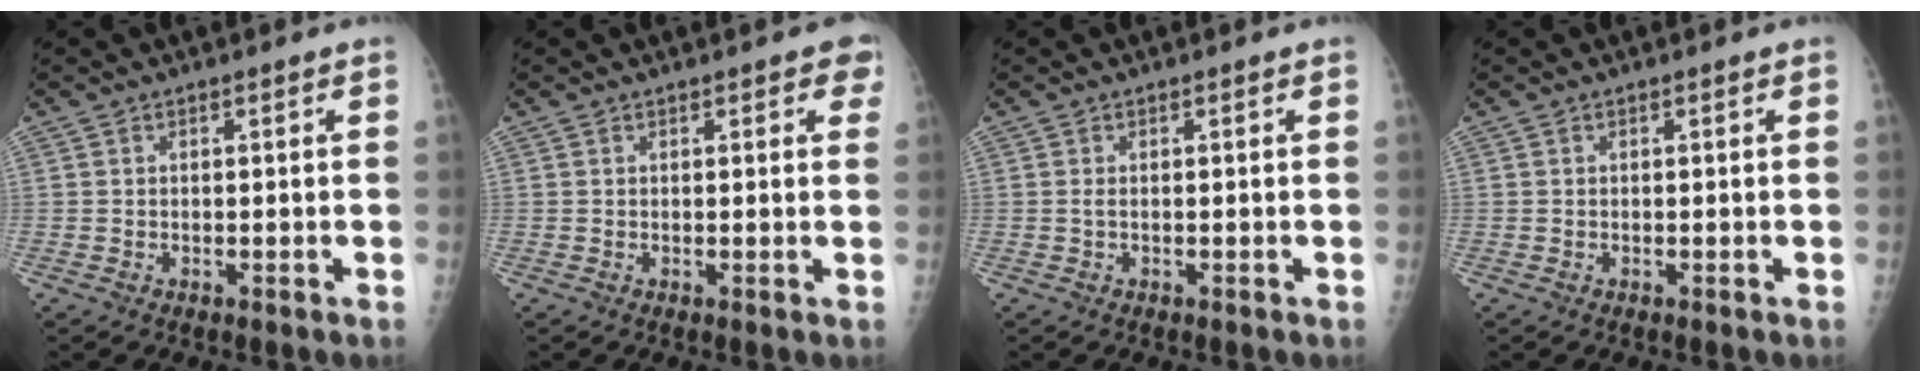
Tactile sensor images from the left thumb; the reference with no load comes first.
{"total": 3.1, "force": [1.6, 1.4, 2.3], "torque": [-0.006, -0.001, 0.011]}
{"total": 0.8, "force": [0.0, 0.2, 0.7], "torque": [-0.019, 0.002, 0.002]}
{"total": 0.0}